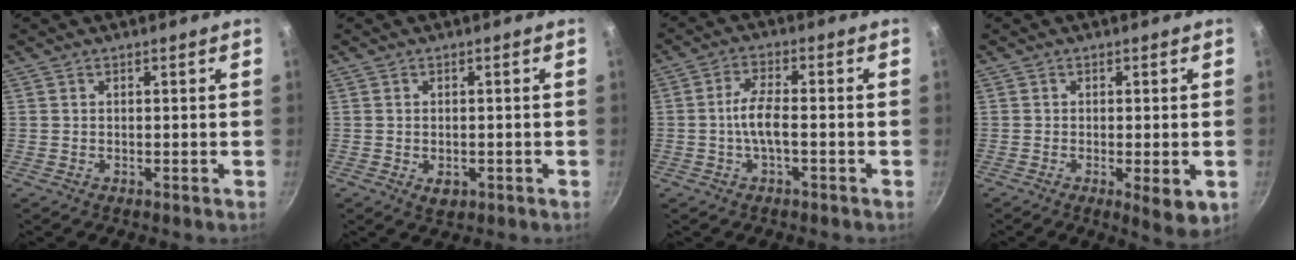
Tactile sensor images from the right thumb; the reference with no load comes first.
{"total": 2.6, "force": [-0.9, 1.7, 1.7], "torque": [-0.022, 0.002, -0.007]}
{"total": 5.3, "force": [-1.0, 2.2, 4.7], "torque": [-0.098, 0.018, -0.021]}
{"total": 5.6, "force": [-1.7, 1.7, 5.1], "torque": [-0.075, -0.013, -0.023]}